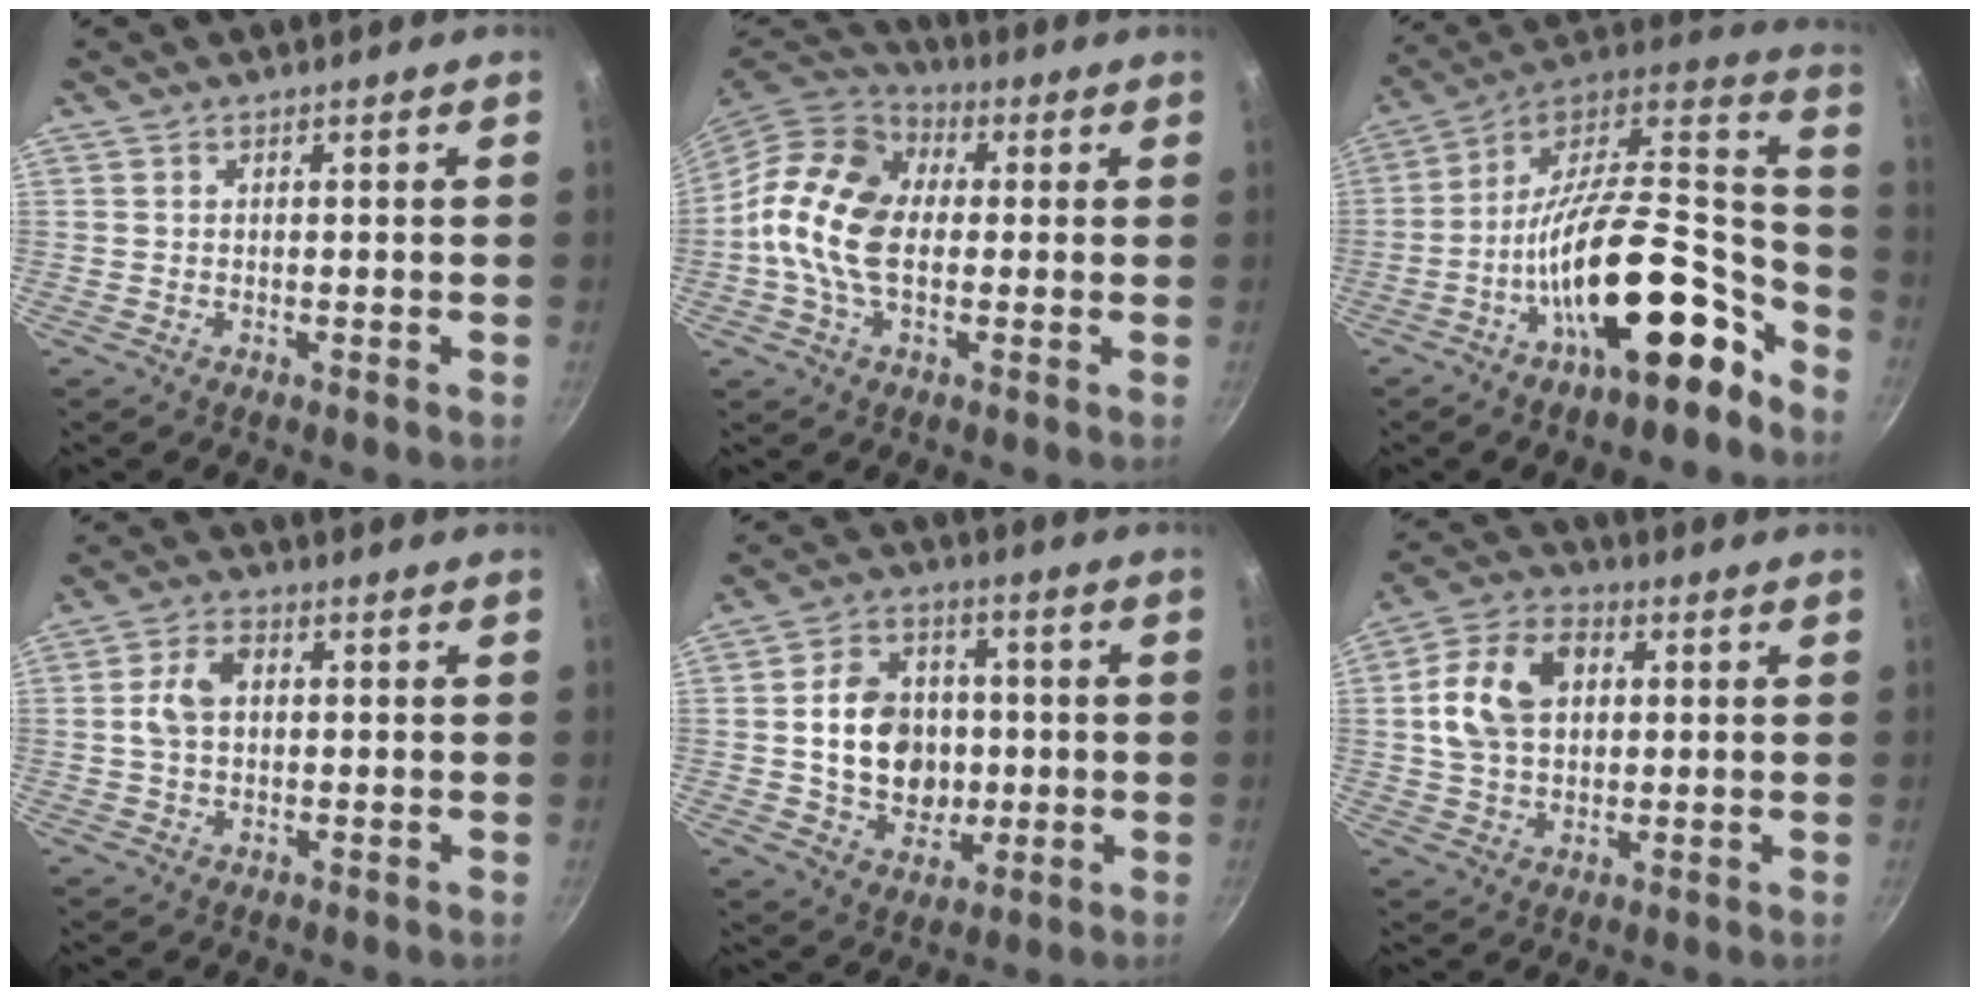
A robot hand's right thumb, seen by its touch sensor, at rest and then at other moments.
{"total": 15.4, "force": [0.1, 10.1, 11.6], "torque": [-0.192, 0.022, -0.019]}
{"total": 26.2, "force": [-13.2, 10.3, 20.1], "torque": [-0.255, 0.093, -0.231]}
{"total": 6.0, "force": [0.5, 4.0, 4.4], "torque": [-0.078, 0.014, 0.003]}
{"total": 14.3, "force": [0.0, 11.6, 8.3], "torque": [-0.101, 0.015, 0.005]}
{"total": 13.1, "force": [2.3, 9.3, 8.9], "torque": [-0.146, 0.012, 0.029]}